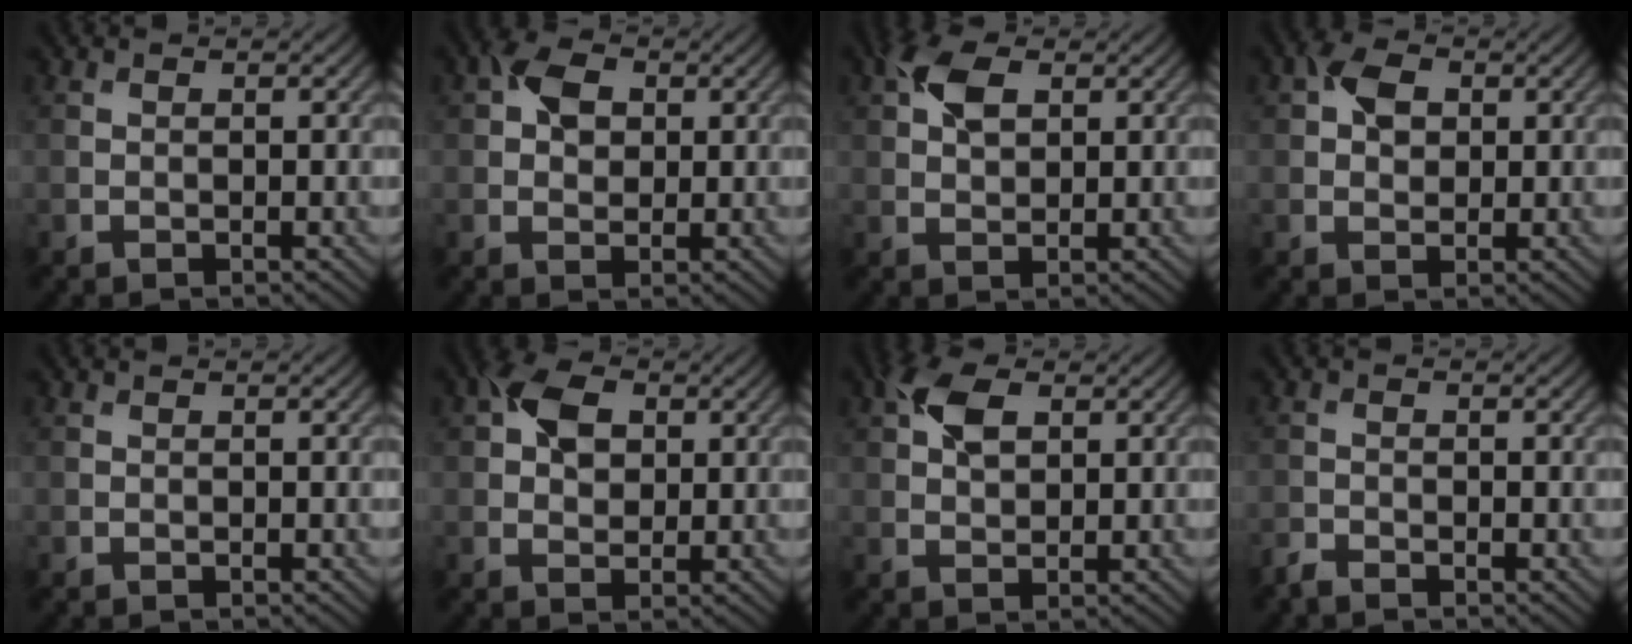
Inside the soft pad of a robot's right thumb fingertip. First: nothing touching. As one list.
[{"total": 4.1, "force": [1.0, 3.1, 2.5], "torque": [-0.045, 0.007, 0.010]}, {"total": 4.9, "force": [1.9, 2.9, 3.5], "torque": [-0.079, 0.008, 0.032]}, {"total": 3.6, "force": [1.0, 2.7, 2.3], "torque": [-0.044, 0.007, 0.009]}, {"total": 0.0}, {"total": 5.4, "force": [1.6, 3.9, 3.4], "torque": [-0.067, 0.009, 0.022]}, {"total": 4.9, "force": [1.9, 2.9, 3.5], "torque": [-0.079, 0.008, 0.033]}, {"total": 1.3, "force": [-1.3, 0.1, 0.3], "torque": [-0.009, -0.002, -0.031]}]